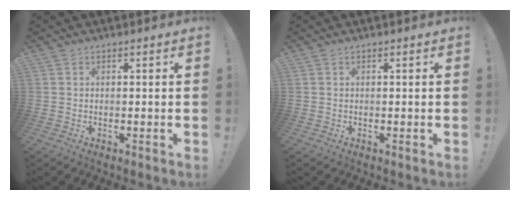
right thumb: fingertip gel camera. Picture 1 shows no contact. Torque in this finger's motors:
{"motor_torque": [0.00, 0.00, 0.00, 0.00, 0.00]}